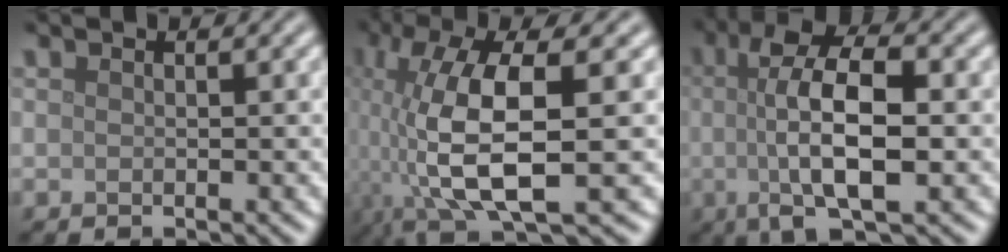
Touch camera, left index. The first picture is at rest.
{"total": 11.1, "force": [-2.4, 3.7, 10.2], "torque": [-0.214, -0.001, -0.046]}
{"total": 8.6, "force": [-0.1, 2.9, 8.1], "torque": [-0.135, 0.009, -0.007]}